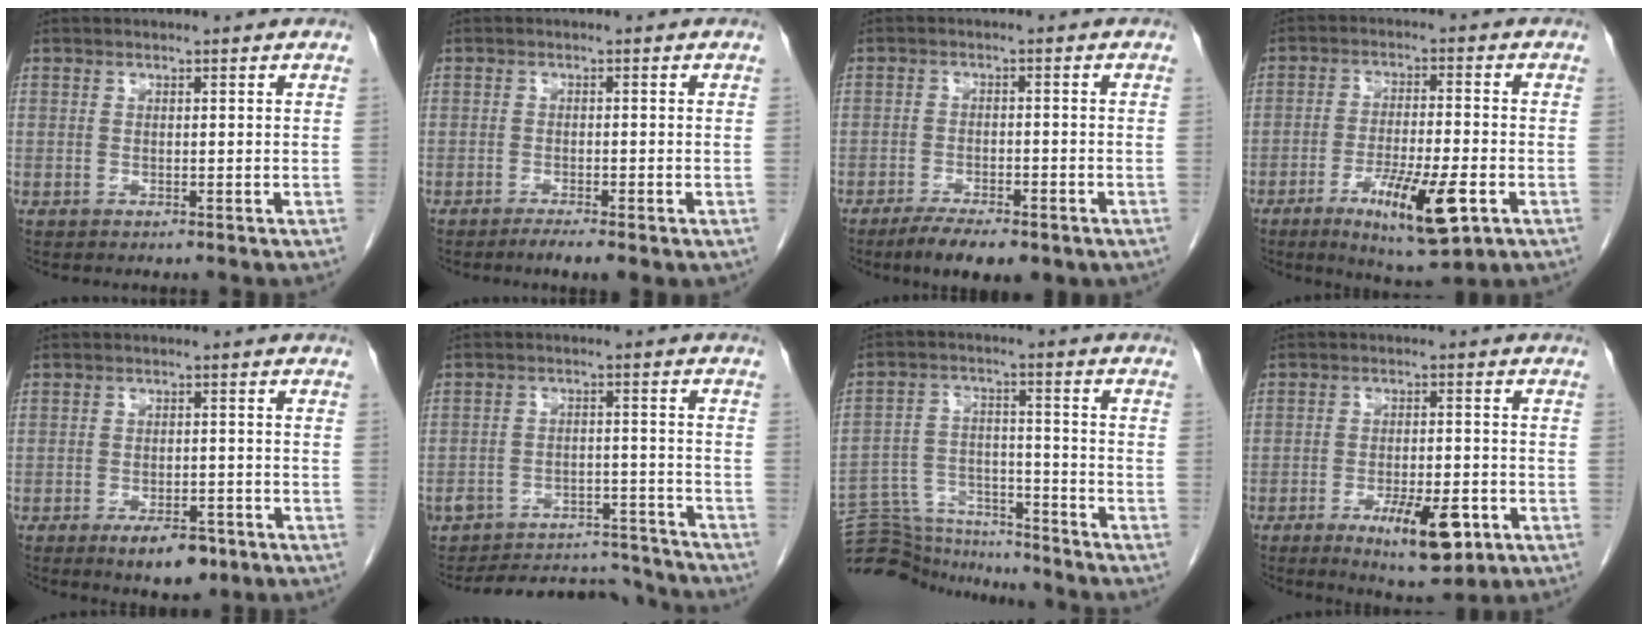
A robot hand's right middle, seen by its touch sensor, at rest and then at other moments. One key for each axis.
{"total": 3.2, "fx": -2.2, "fy": 0.6, "fz": 2.3, "tx": -0.034, "ty": -0.005, "tz": -0.030}
{"total": 8.0, "fx": -5.6, "fy": 2.6, "fz": 5.1, "tx": -0.072, "ty": -0.011, "tz": -0.082}
{"total": 12.5, "fx": -5.1, "fy": 3.5, "fz": 10.9, "tx": -0.183, "ty": -0.012, "tz": -0.076}
{"total": 6.0, "fx": -3.8, "fy": 2.6, "fz": 3.9, "tx": -0.055, "ty": 0.000, "tz": -0.050}
{"total": 14.3, "fx": -13.8, "fy": 3.2, "fz": 1.7, "tx": -0.020, "ty": 0.023, "tz": -0.182}
{"total": 15.0, "fx": -14.7, "fy": 2.1, "fz": 2.1, "tx": -0.043, "ty": 0.026, "tz": -0.232}
{"total": 9.5, "fx": -4.4, "fy": 2.6, "fz": 8.0, "tx": -0.124, "ty": -0.012, "tz": -0.059}